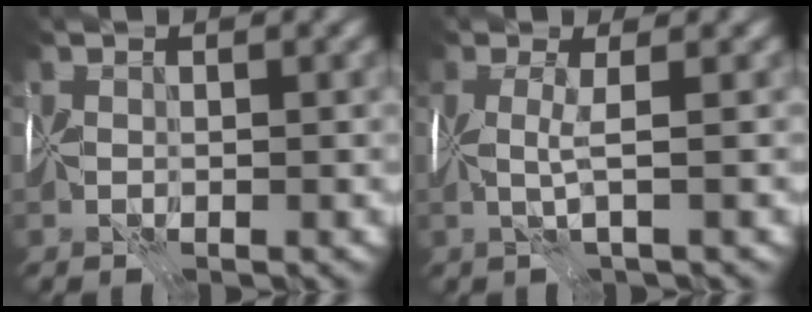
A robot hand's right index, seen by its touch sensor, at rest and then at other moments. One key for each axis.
{"total": 1.9, "fx": 0.5, "fy": -0.2, "fz": 1.8, "tx": -0.036, "ty": 0.001, "tz": 0.009}